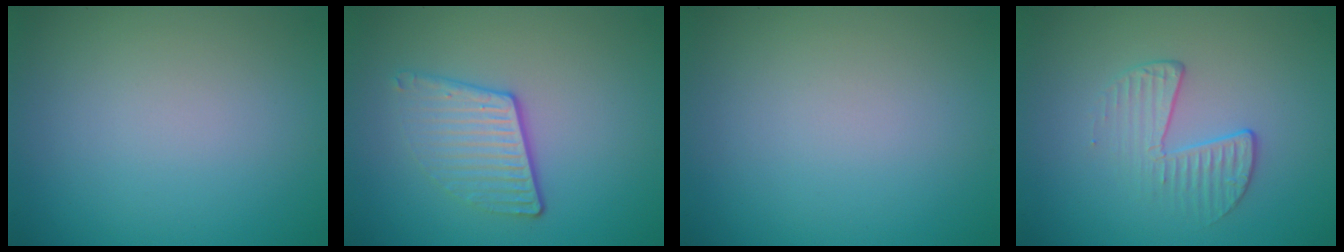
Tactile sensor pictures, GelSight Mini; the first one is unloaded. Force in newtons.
{"total": 3.6, "press": 2.7, "slide": 2.4}
{"total": 0.0}
{"total": 2.2, "press": 1.3, "slide": 1.8}